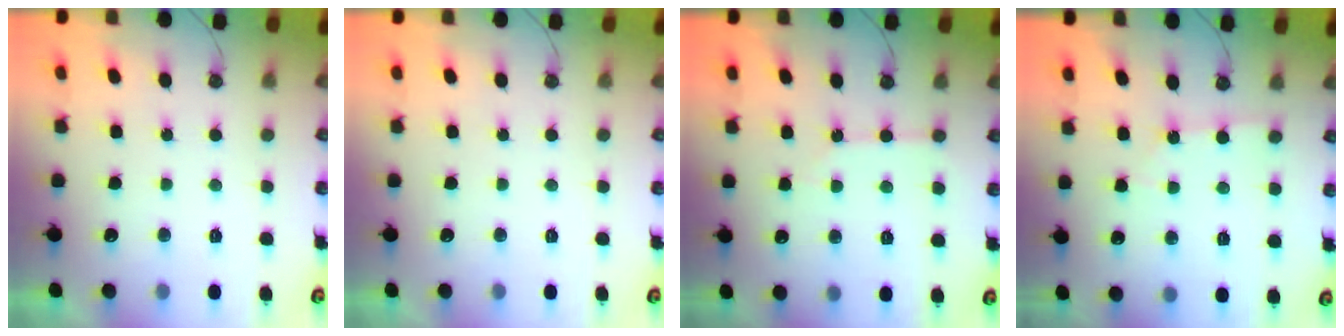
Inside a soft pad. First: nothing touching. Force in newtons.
{"total": 0.0}
{"total": 2.5, "press": 2.4, "slide": 0.5}
{"total": 1.8, "press": 1.8, "slide": 0.3}